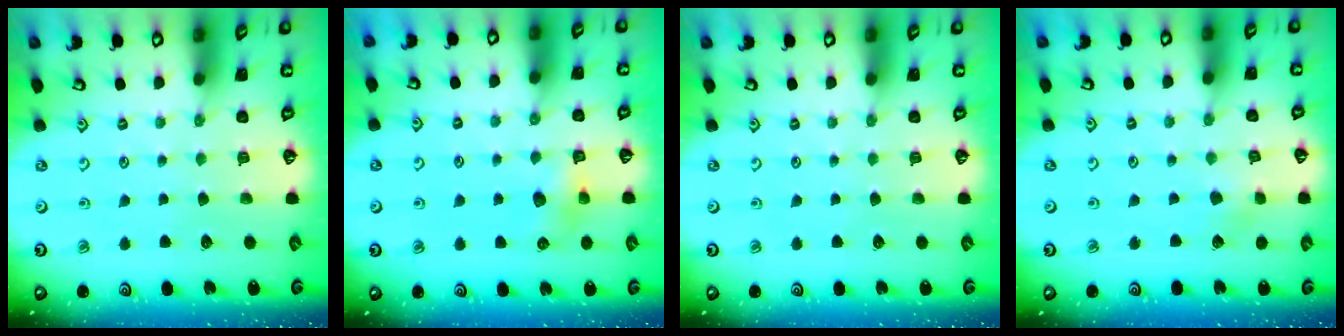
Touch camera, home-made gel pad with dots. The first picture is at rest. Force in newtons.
{"total": 5.5, "press": 5.4, "slide": 0.7}
{"total": 0.0}
{"total": 2.9, "press": 2.9, "slide": 0.4}